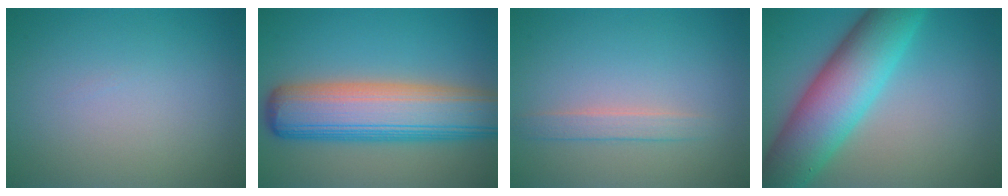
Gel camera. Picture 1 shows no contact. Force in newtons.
{"total": 10.5, "press": 10.5, "slide": 0.5}
{"total": 1.7, "press": 1.7, "slide": 0.0}
{"total": 10.2, "press": 10.2, "slide": 0.2}